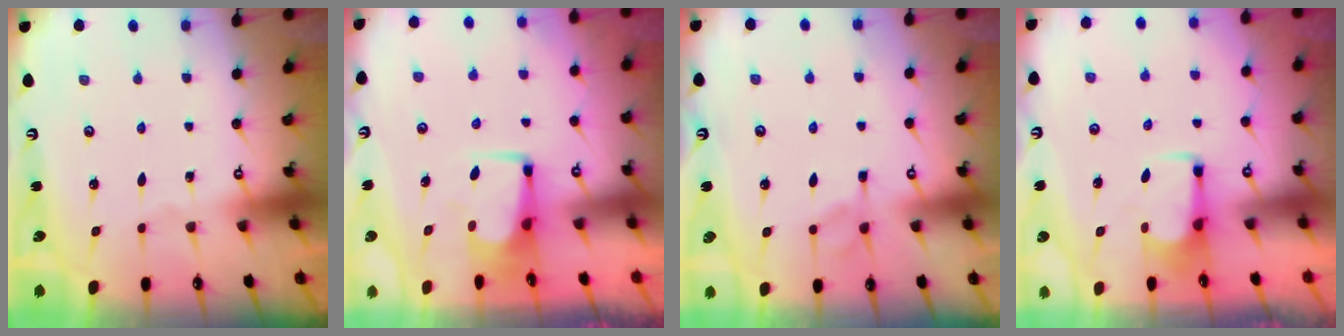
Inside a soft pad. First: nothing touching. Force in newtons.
{"total": 2.4, "press": 2.3, "slide": 0.5}
{"total": 5.3, "press": 5.3, "slide": 0.7}
{"total": 2.7, "press": 2.5, "slide": 1.1}